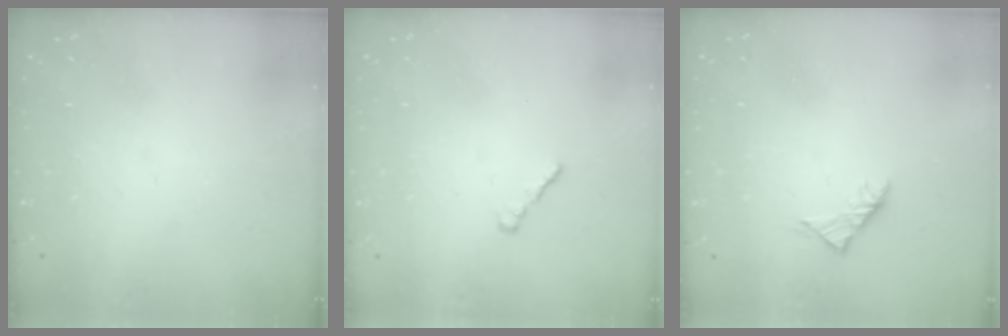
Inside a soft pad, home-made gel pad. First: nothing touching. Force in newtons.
{"total": 1.4, "press": 1.3, "slide": 0.5}
{"total": 2.9, "press": 2.8, "slide": 0.8}